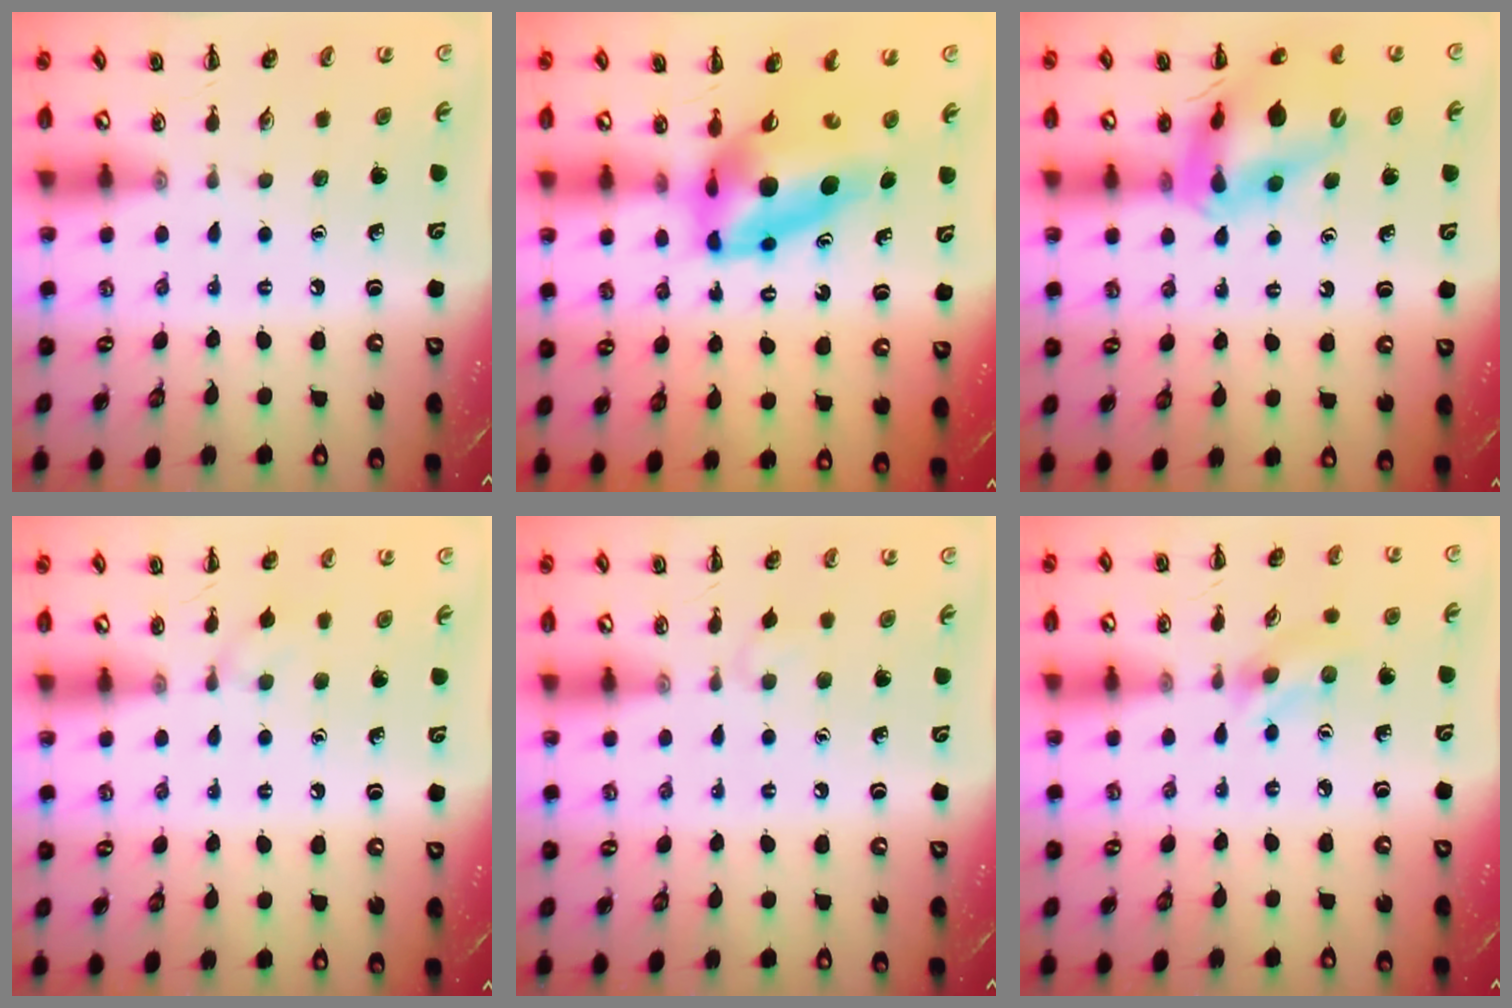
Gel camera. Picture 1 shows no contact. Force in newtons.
{"total": 10.0, "press": 9.6, "slide": 3.0}
{"total": 16.9, "press": 16.7, "slide": 2.9}
{"total": 5.8, "press": 5.5, "slide": 2.1}
{"total": 3.7, "press": 3.4, "slide": 1.4}
{"total": 2.7, "press": 2.6, "slide": 0.8}